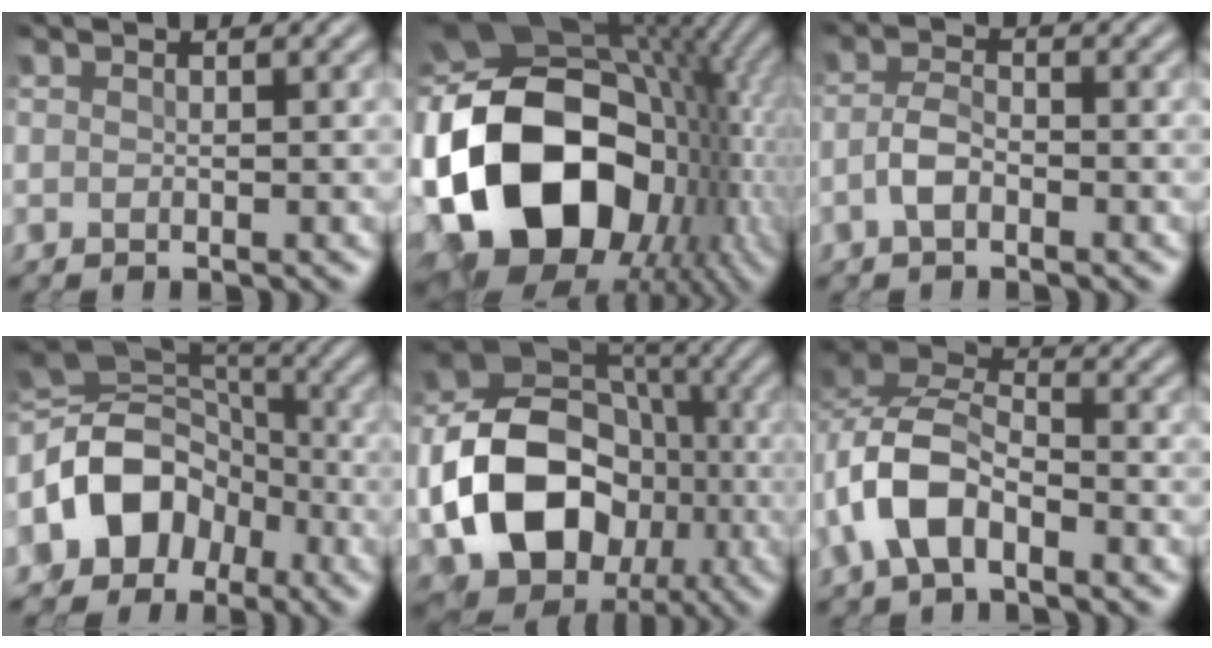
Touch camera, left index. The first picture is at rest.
{"total": 19.4, "force": [-3.3, 13.9, 13.1], "torque": [-0.262, -0.009, -0.044]}
{"total": 2.2, "force": [-1.2, 0.9, 1.7], "torque": [-0.039, 0.010, -0.028]}
{"total": 9.7, "force": [-3.1, 7.2, 5.6], "torque": [-0.106, 0.014, -0.065]}
{"total": 14.4, "force": [-3.7, 10.8, 8.8], "torque": [-0.153, -0.007, -0.064]}
{"total": 6.3, "force": [-2.6, 3.6, 4.5], "torque": [-0.099, 0.010, -0.055]}